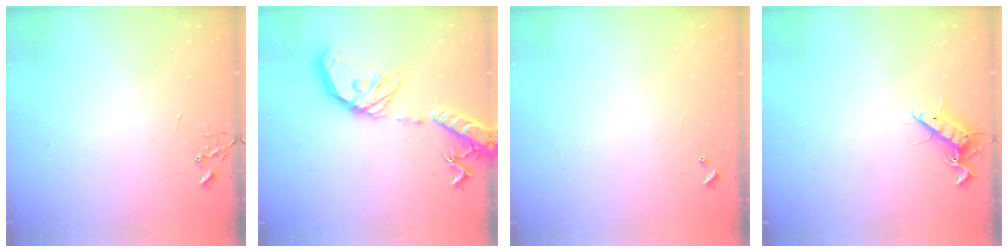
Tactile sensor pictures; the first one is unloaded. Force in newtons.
{"total": 22.7, "press": 22.4, "slide": 3.8}
{"total": 4.1, "press": 4.1, "slide": 0.5}
{"total": 11.0, "press": 10.9, "slide": 1.9}